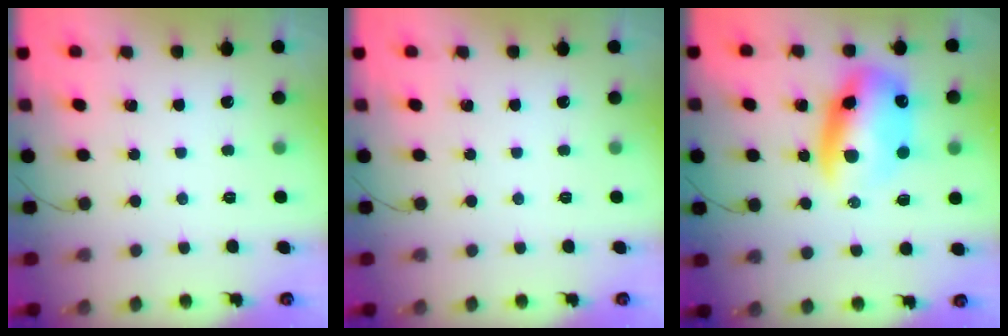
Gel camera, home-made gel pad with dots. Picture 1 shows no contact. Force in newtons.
{"total": 0.0}
{"total": 13.6, "press": 13.1, "slide": 3.5}